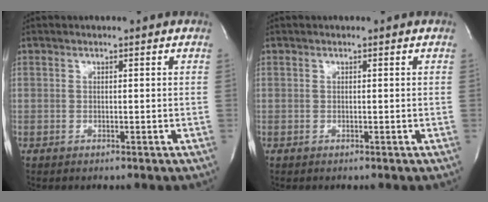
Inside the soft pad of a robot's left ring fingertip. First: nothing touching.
{"total": 0.0}